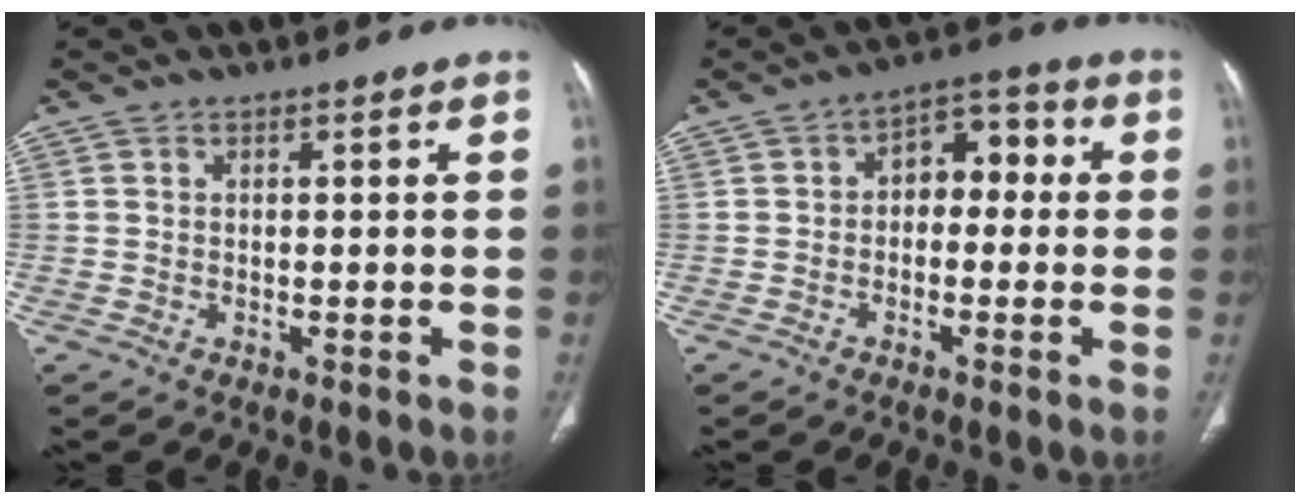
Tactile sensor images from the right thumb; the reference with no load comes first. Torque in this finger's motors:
{"motor_torque": [-0.35, 0.89, -0.18, 0.10, 0.03]}